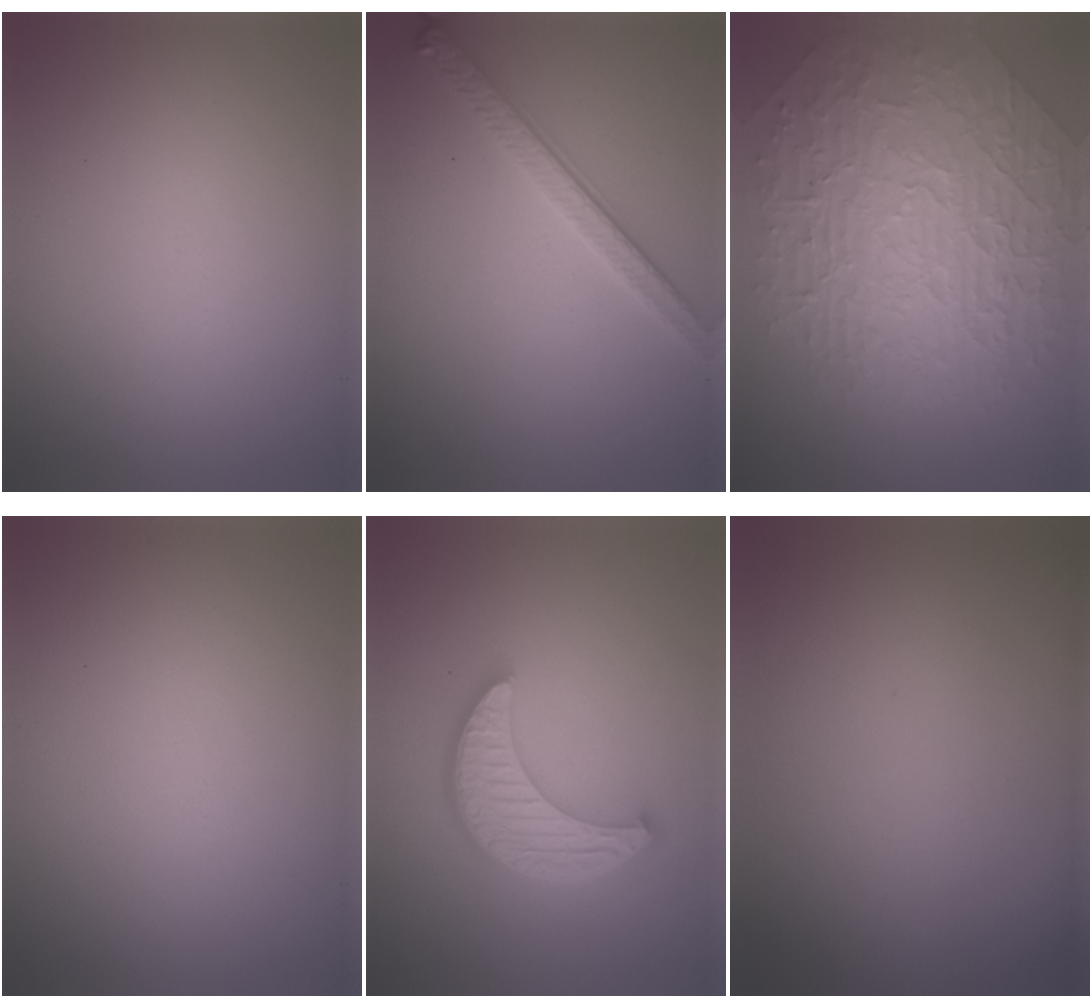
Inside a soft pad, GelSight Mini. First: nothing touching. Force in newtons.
{"total": 2.8, "press": 2.5, "slide": 1.2}
{"total": 9.8, "press": 6.8, "slide": 7.0}
{"total": 0.0}
{"total": 5.6, "press": 4.3, "slide": 3.7}
{"total": 0.0}